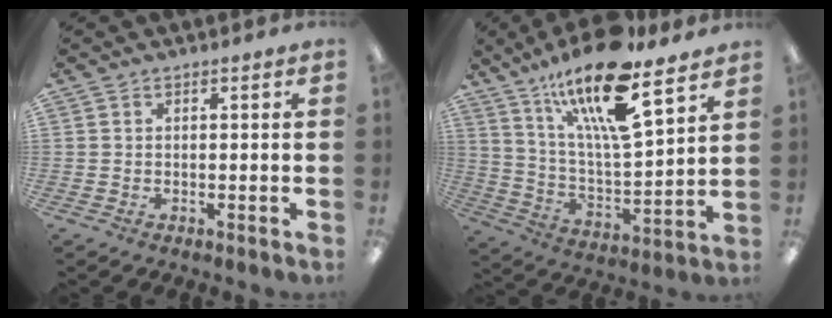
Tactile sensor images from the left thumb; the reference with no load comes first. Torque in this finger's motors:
{"motor_torque": [0.37, 0.46, 1.70, -1.08, 0.62]}